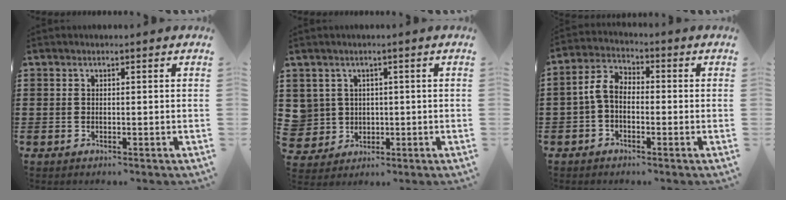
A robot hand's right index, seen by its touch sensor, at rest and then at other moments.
{"total": 3.7, "force": [0.9, 3.6, 0.1], "torque": [-0.022, 0.014, 0.016]}
{"total": 4.2, "force": [-0.9, 2.7, 3.1], "torque": [-0.087, 0.003, -0.026]}